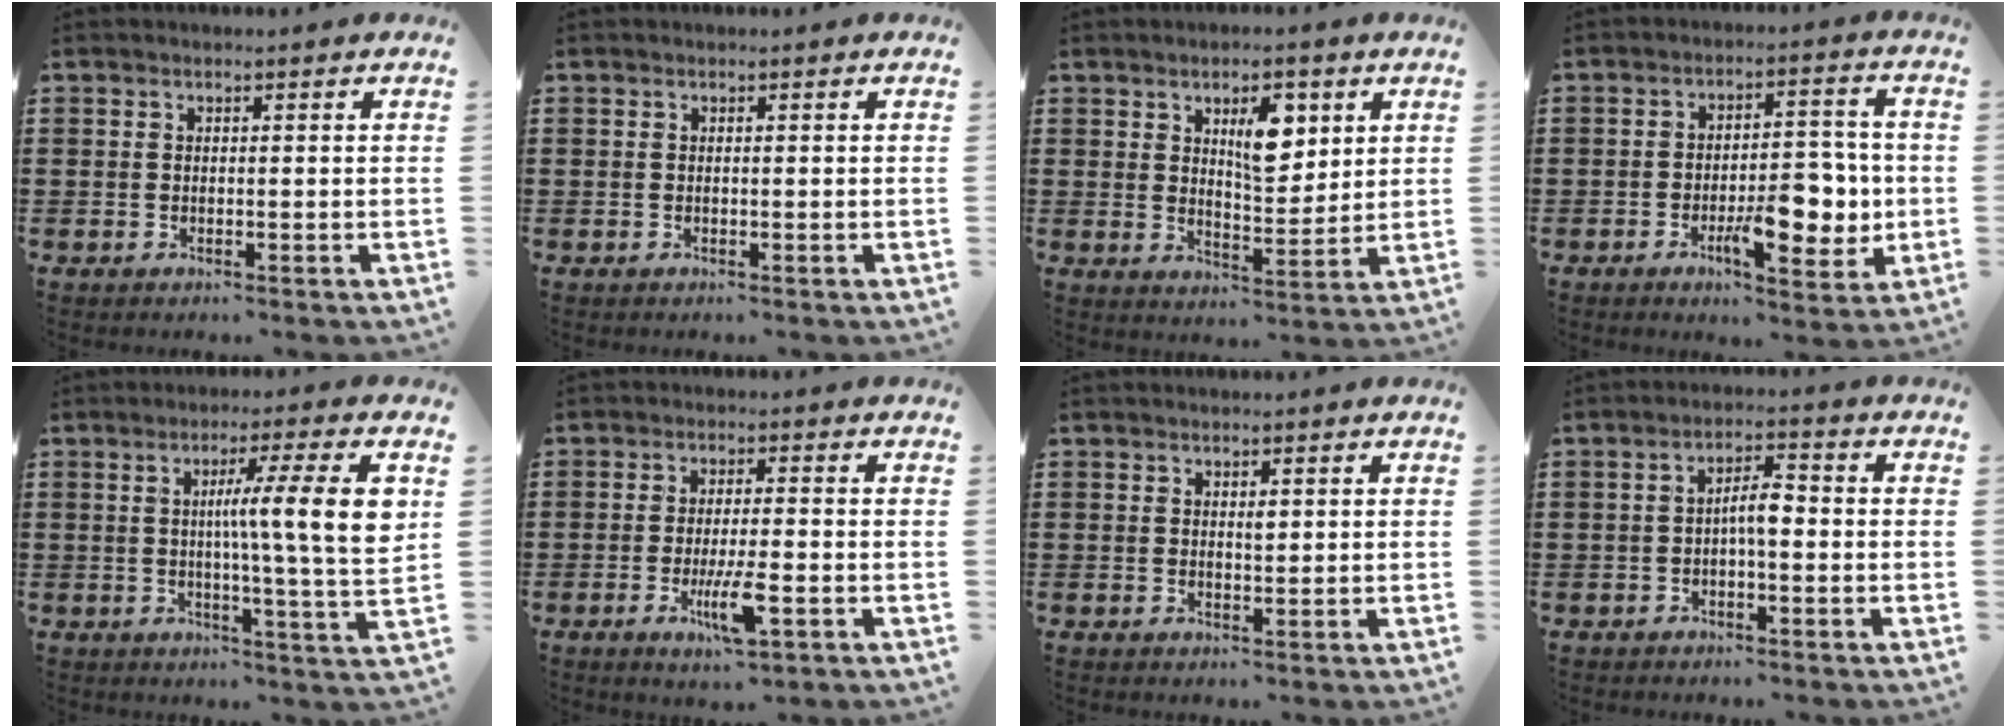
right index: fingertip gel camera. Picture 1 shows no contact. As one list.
[{"total": 0.0}, {"total": 7.3, "force": [3.0, 3.5, 5.7], "torque": [-0.083, -0.006, 0.043]}, {"total": 10.0, "force": [-2.5, 4.2, 8.7], "torque": [-0.120, -0.002, -0.039]}, {"total": 11.6, "force": [2.1, 0.7, 11.4], "torque": [-0.178, -0.011, 0.024]}, {"total": 6.5, "force": [-2.4, 1.3, 5.9], "torque": [-0.114, -0.012, -0.042]}, {"total": 0.9, "force": [0.4, 0.5, 0.7], "torque": [-0.006, -0.001, 0.006]}, {"total": 3.6, "force": [-0.6, 1.0, 3.4], "torque": [-0.063, 0.008, -0.014]}]